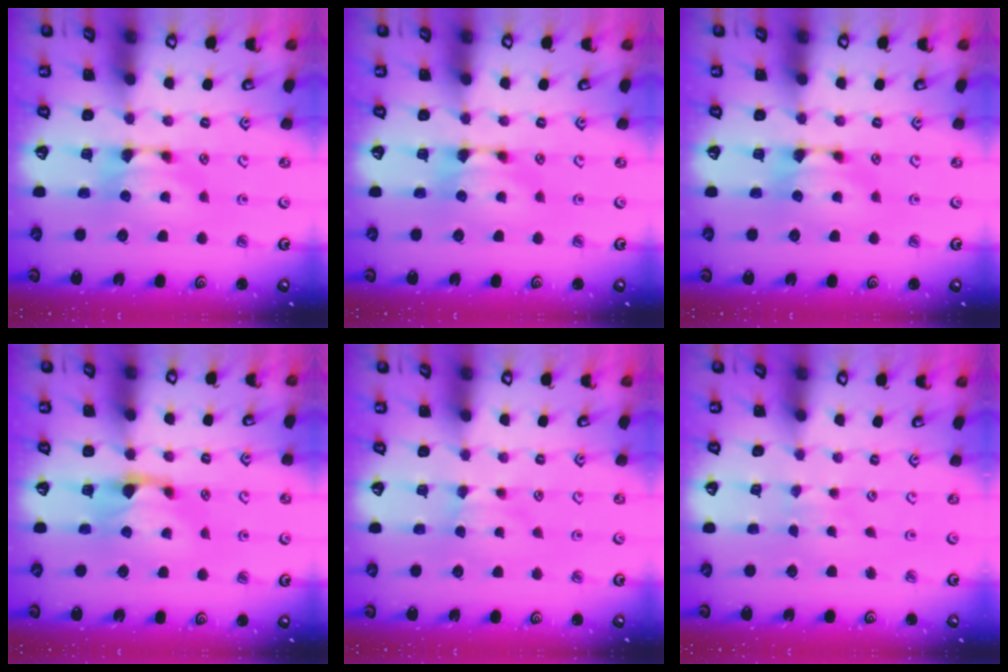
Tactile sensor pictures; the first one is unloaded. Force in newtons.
{"total": 0.0}
{"total": 0.0}
{"total": 1.2, "press": 0.4, "slide": 1.2}
{"total": 1.8, "press": 1.8, "slide": 0.4}
{"total": 3.1, "press": 3.1, "slide": 0.2}